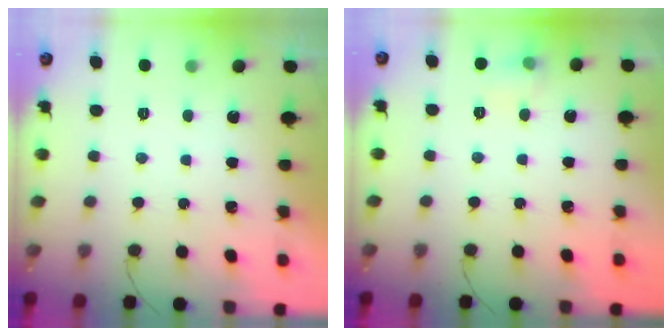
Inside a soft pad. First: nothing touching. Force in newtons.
{"total": 5.5, "press": 5.4, "slide": 1.4}